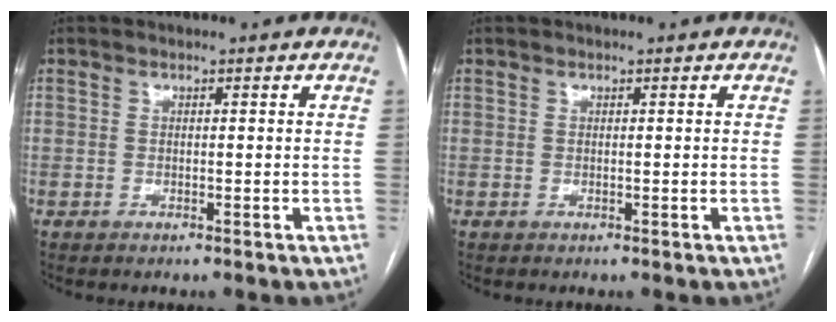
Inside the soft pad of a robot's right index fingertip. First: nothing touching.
{"total": 0.0}